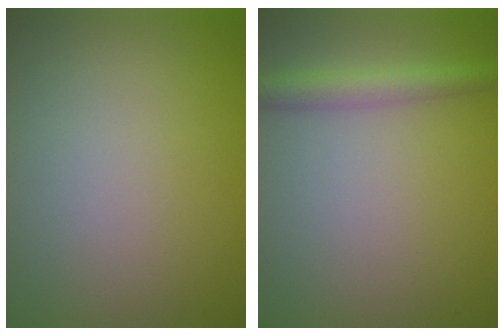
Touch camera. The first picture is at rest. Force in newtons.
{"total": 3.0, "press": 3.0, "slide": 0.1}